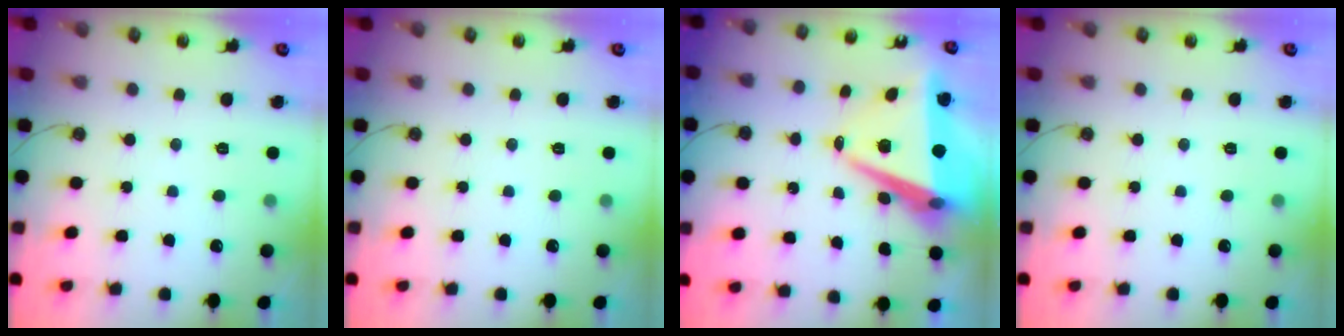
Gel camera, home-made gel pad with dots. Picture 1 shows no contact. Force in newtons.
{"total": 0.0}
{"total": 11.2, "press": 10.5, "slide": 4.0}
{"total": 0.0}